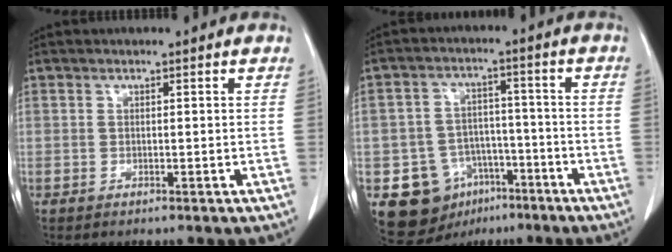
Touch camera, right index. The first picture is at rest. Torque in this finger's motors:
{"motor_torque": [-0.26, 0.09, -1.05, -0.21]}